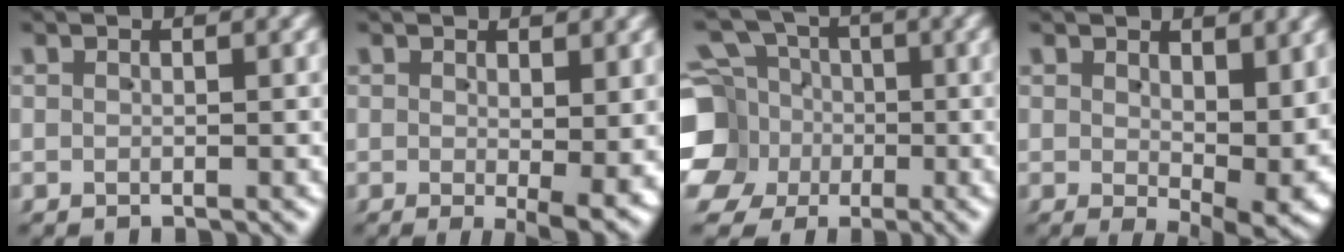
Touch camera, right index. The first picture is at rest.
{"total": 3.4, "force": [-0.5, 0.6, 3.3], "torque": [-0.041, -0.011, -0.004]}
{"total": 12.4, "force": [-1.5, 11.5, 4.6], "torque": [-0.111, -0.043, -0.030]}
{"total": 5.4, "force": [0.0, 2.0, 5.1], "torque": [-0.060, -0.027, 0.012]}